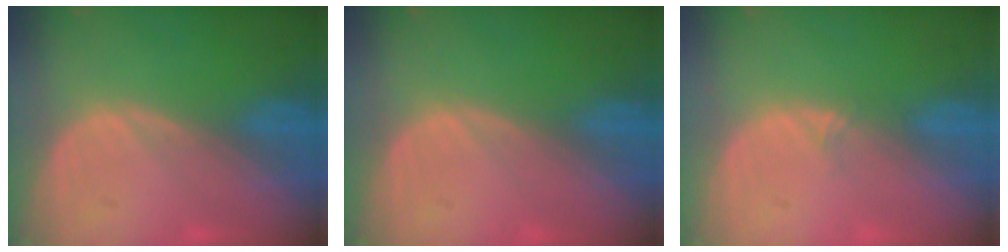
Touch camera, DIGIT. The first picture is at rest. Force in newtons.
{"total": 0.0}
{"total": 0.9, "press": 0.6, "slide": 0.7}